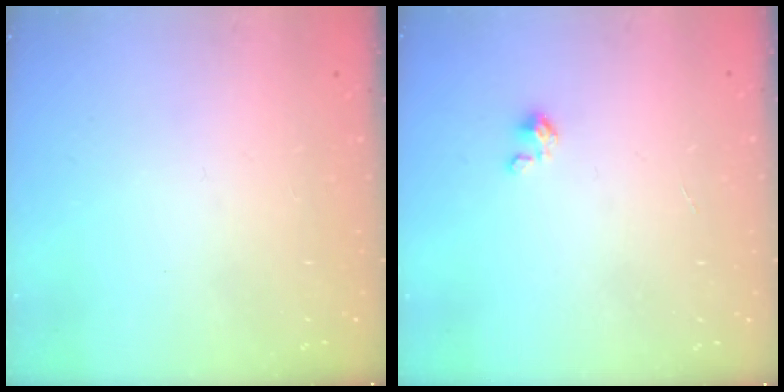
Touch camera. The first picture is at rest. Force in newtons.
{"total": 0.0}